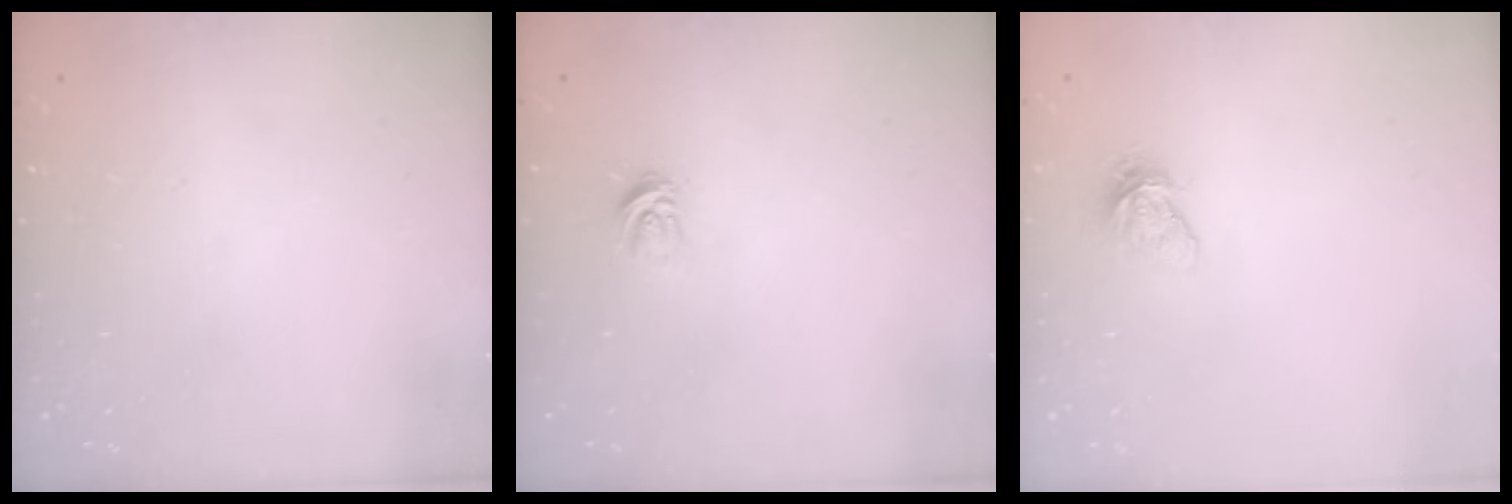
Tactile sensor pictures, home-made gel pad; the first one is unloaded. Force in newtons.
{"total": 3.7, "press": 3.6, "slide": 0.5}
{"total": 6.0, "press": 5.9, "slide": 0.5}